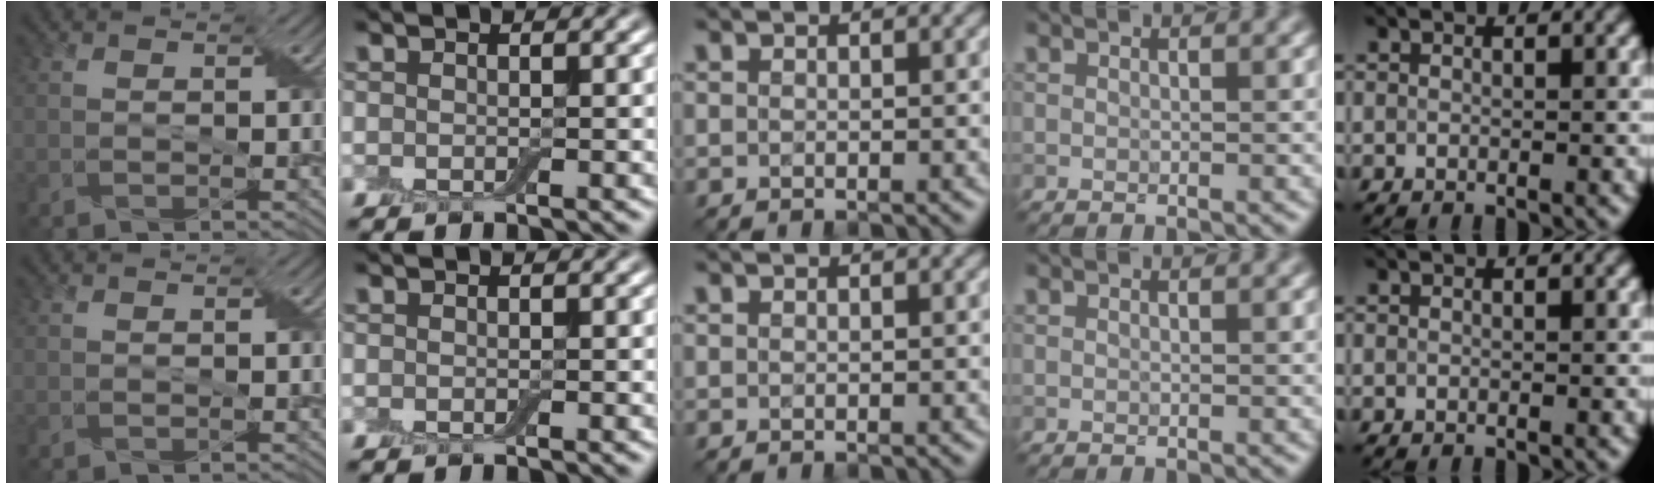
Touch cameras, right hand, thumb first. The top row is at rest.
{}